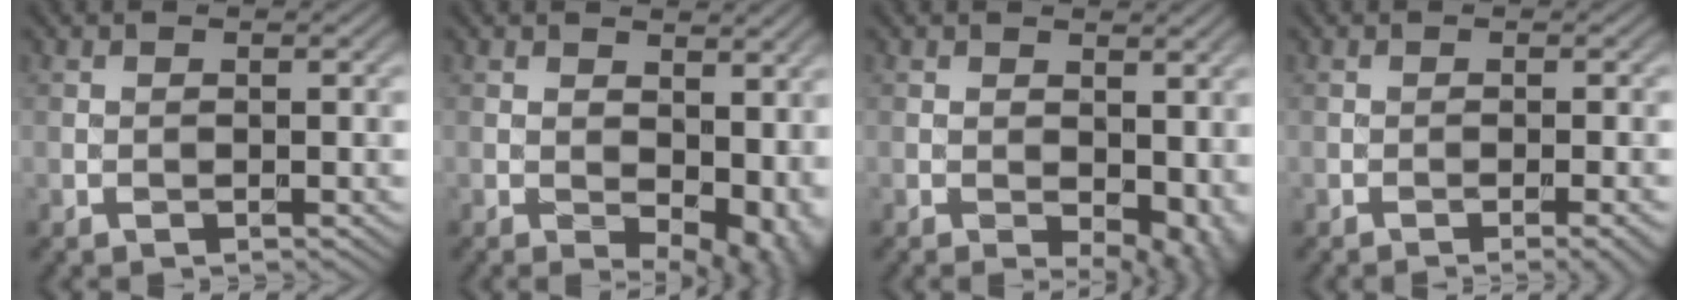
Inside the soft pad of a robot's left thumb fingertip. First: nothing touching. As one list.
[{"total": 9.9, "force": [0.2, 6.1, 7.8], "torque": [-0.099, -0.022, 0.028]}, {"total": 6.7, "force": [-0.5, 4.0, 5.3], "torque": [-0.068, -0.018, 0.005]}, {"total": 2.7, "force": [-1.2, 0.4, 2.3], "torque": [-0.028, 0.006, -0.022]}]